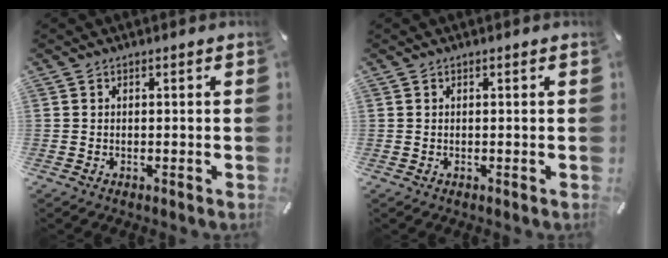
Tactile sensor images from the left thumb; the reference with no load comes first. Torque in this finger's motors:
{"motor_torque": [-0.23, -0.28, -0.39, 0.10, 0.00]}